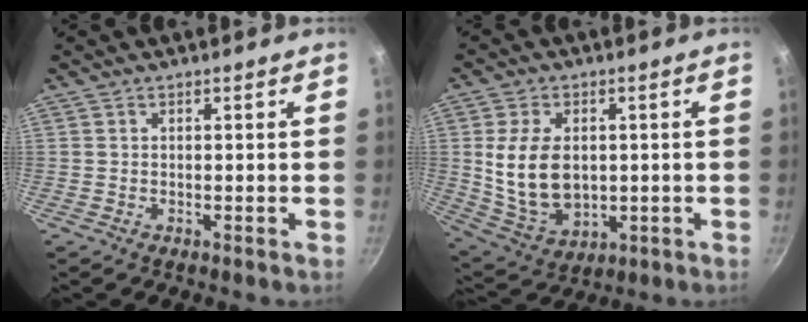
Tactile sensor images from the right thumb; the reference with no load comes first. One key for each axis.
{"total": 13.4, "fx": 0.6, "fy": 9.1, "fz": 9.8, "tx": -0.165, "ty": -0.013, "tz": 0.028}